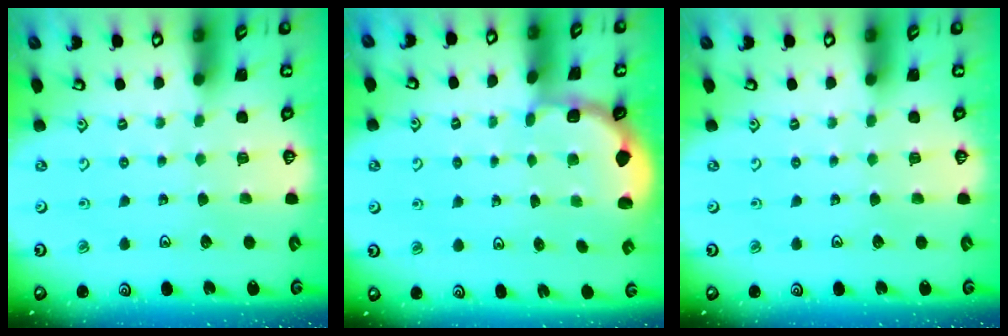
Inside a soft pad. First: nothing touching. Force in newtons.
{"total": 1.9, "press": 1.8, "slide": 0.7}
{"total": 0.0}